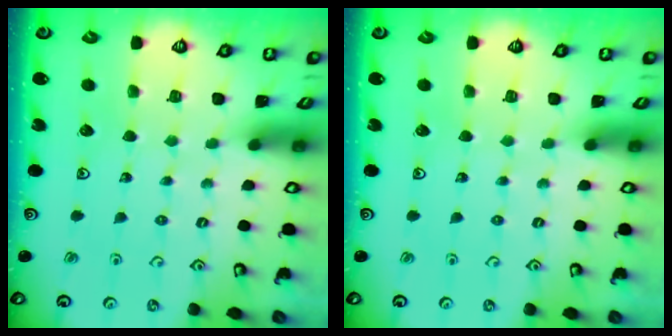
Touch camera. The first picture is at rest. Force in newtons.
{"total": 0.0}